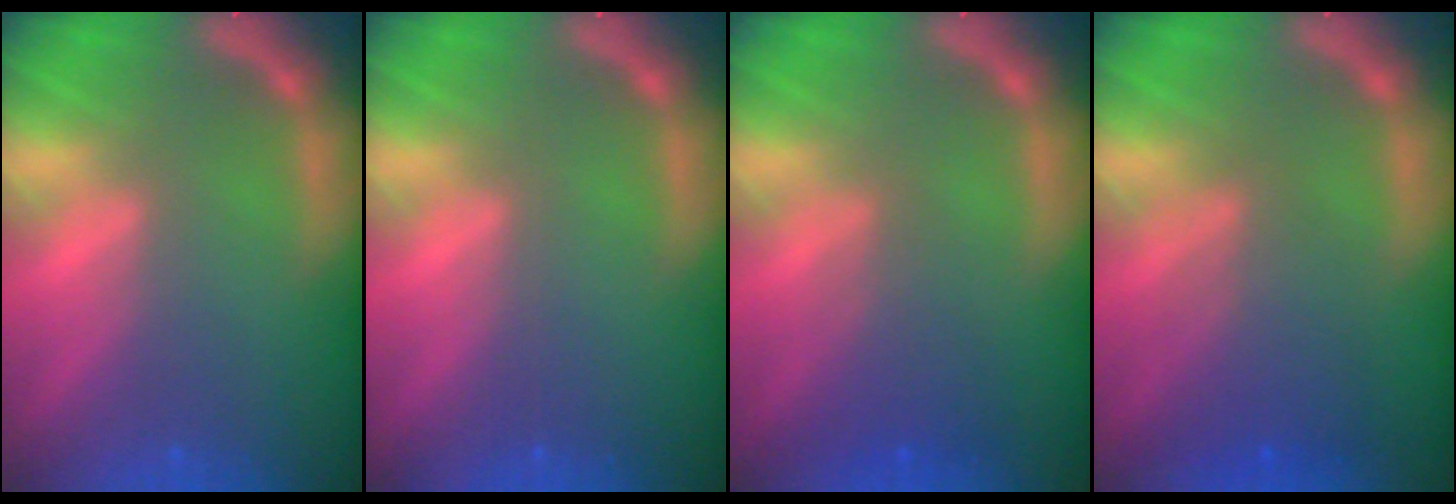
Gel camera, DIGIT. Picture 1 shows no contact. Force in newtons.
{"total": 0.0}
{"total": 2.9}
{"total": 4.5}